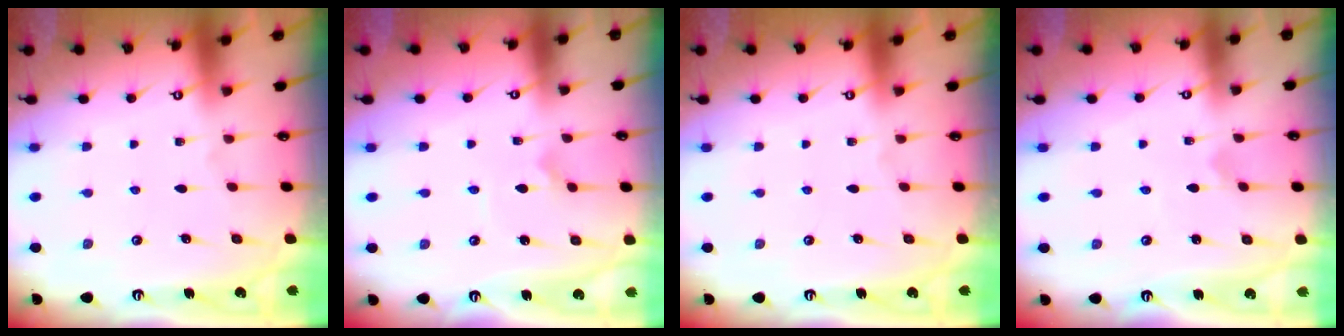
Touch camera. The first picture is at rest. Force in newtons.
{"total": 3.7, "press": 3.6, "slide": 0.7}
{"total": 0.0}
{"total": 0.8, "press": 0.8, "slide": 0.0}